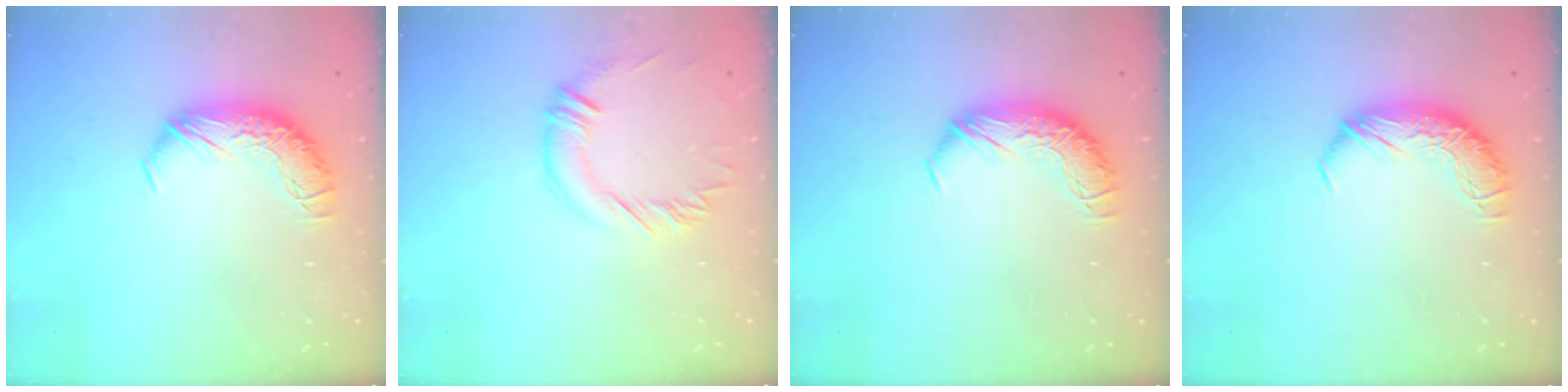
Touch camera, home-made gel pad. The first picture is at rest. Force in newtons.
{"total": 0.9, "press": 0.8, "slide": 0.4}
{"total": 0.0}
{"total": 0.0}